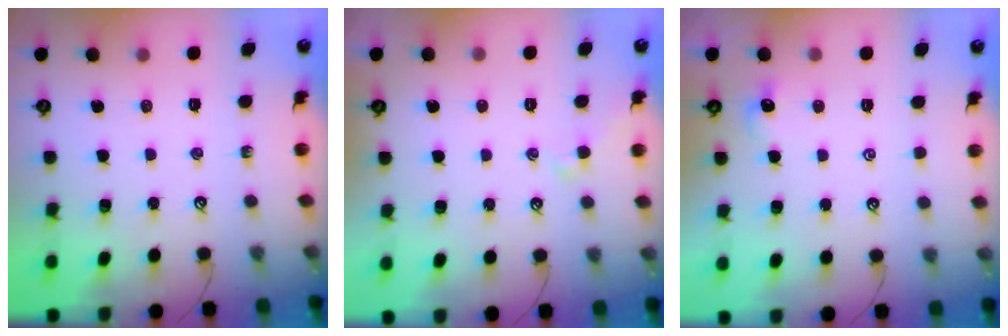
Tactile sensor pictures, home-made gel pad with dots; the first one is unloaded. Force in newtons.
{"total": 0.5, "press": 0.1, "slide": 0.5}
{"total": 1.0, "press": 0.9, "slide": 0.5}